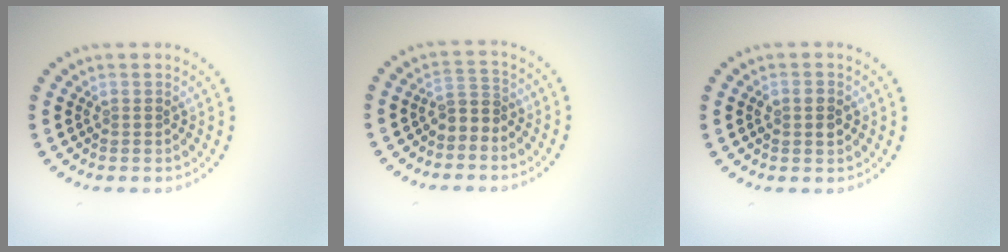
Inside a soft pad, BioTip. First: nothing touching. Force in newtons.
{"total": 2.0, "press": 1.6, "slide": 1.1}
{"total": 1.2, "press": 1.2, "slide": 0.1}